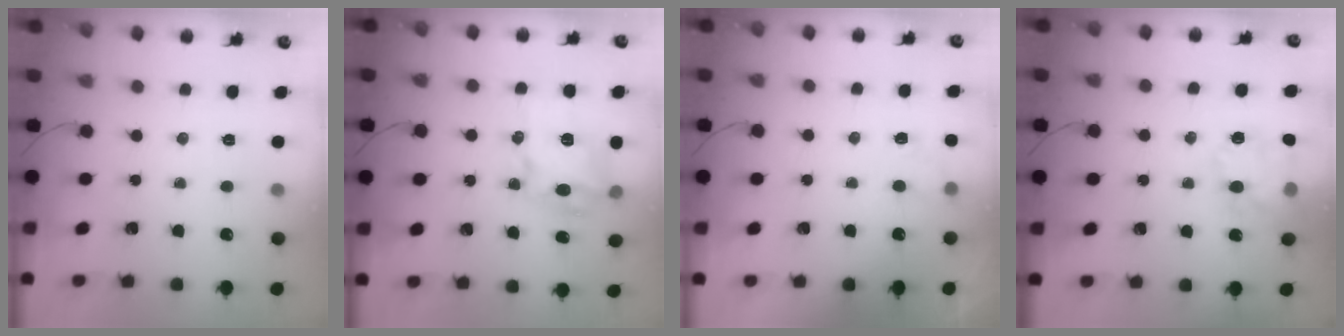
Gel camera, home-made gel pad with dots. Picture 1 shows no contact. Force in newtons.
{"total": 12.5, "press": 12.4, "slide": 1.6}
{"total": 3.7, "press": 3.4, "slide": 1.4}
{"total": 17.5, "press": 17.3, "slide": 2.7}